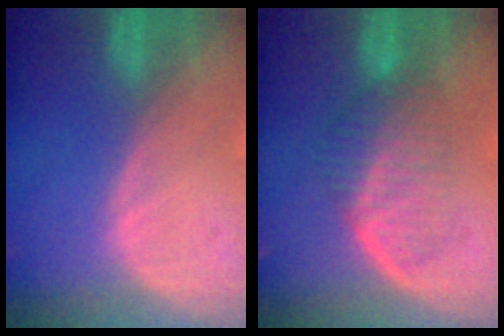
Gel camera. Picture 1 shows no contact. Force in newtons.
{"total": 5.9, "press": 5.8, "slide": 1.3}